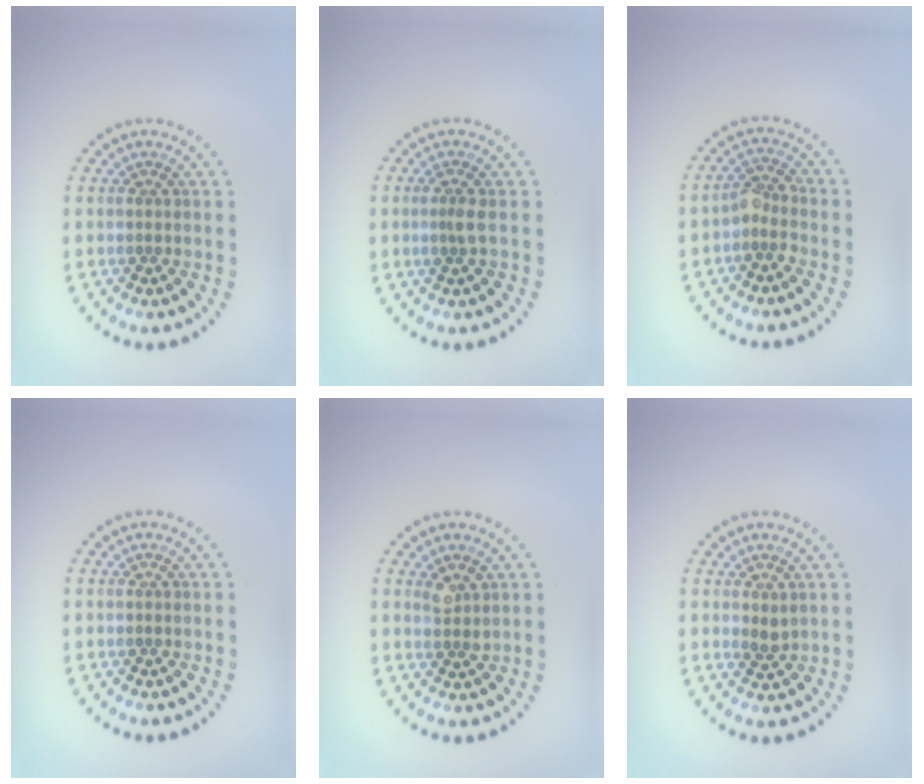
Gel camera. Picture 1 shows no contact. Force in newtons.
{"total": 1.4, "press": 1.1, "slide": 0.9}
{"total": 1.9, "press": 1.5, "slide": 1.2}
{"total": 0.0}
{"total": 1.6, "press": 1.3, "slide": 0.9}
{"total": 1.1, "press": 1.0, "slide": 0.5}